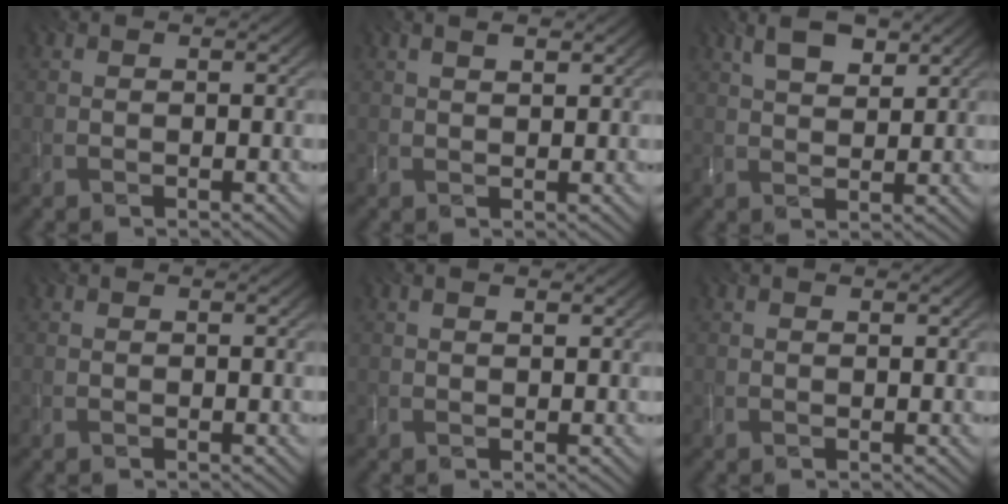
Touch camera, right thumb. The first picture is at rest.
{"total": 2.2, "force": [1.3, 0.5, 1.7], "torque": [-0.032, 0.002, 0.027]}
{"total": 5.4, "force": [3.0, 2.2, 3.9], "torque": [-0.084, 0.009, 0.058]}
{"total": 0.0}
{"total": 1.2, "force": [0.7, 0.3, 0.9], "torque": [-0.020, 0.004, 0.015]}
{"total": 0.6, "force": [0.5, 0.1, 0.4], "torque": [-0.009, 0.004, 0.007]}